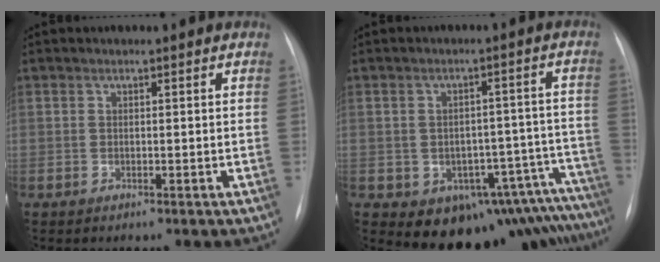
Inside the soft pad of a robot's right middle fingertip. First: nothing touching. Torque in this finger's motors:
{"motor_torque": [1.16, -0.98, 0.23, 0.07]}